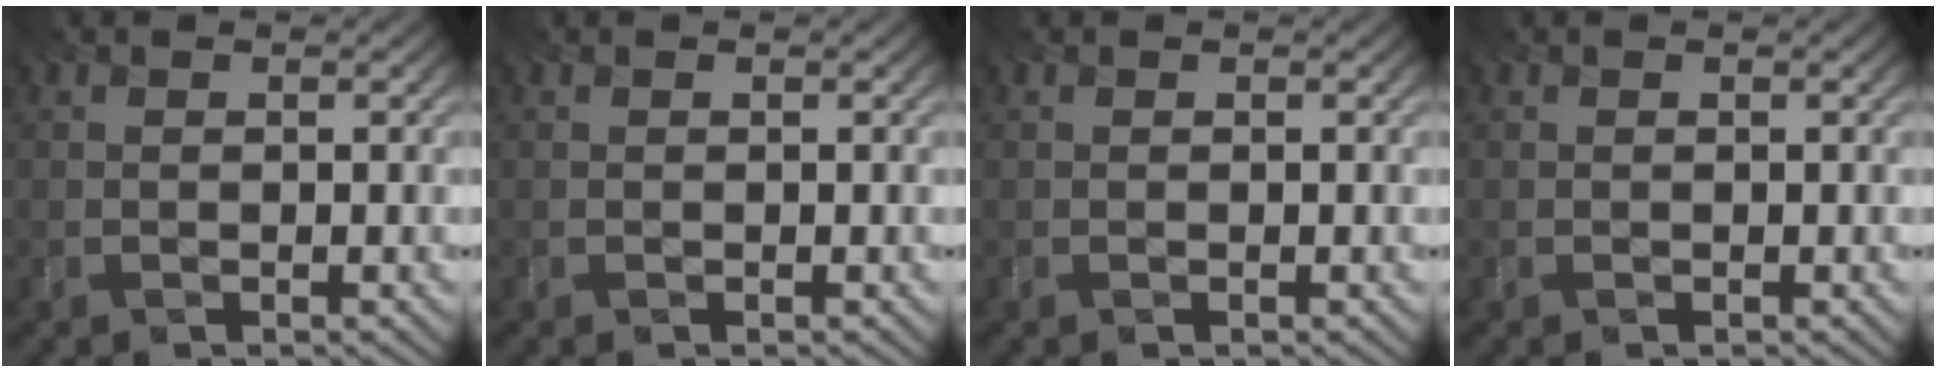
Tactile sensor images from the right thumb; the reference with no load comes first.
{"total": 0.0}
{"total": 0.0}
{"total": 0.0}